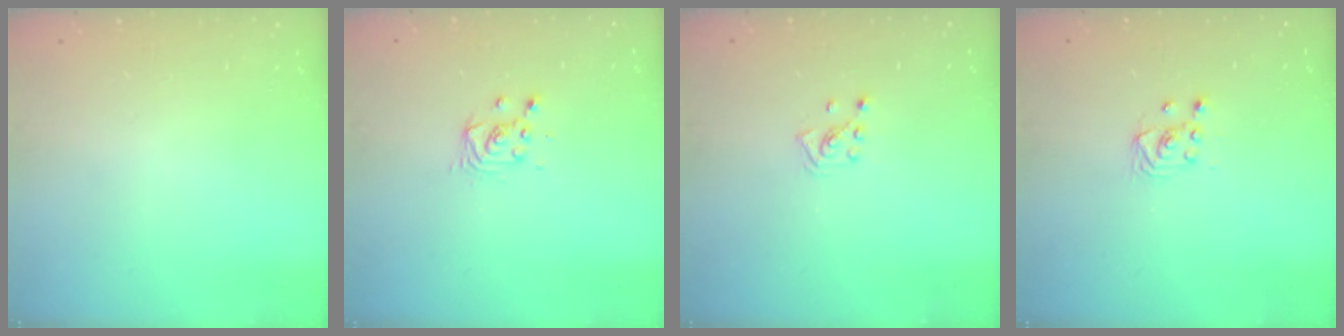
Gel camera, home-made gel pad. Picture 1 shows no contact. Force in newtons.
{"total": 3.4, "press": 3.4, "slide": 0.4}
{"total": 2.6, "press": 2.6, "slide": 0.5}
{"total": 2.5, "press": 2.2, "slide": 1.1}